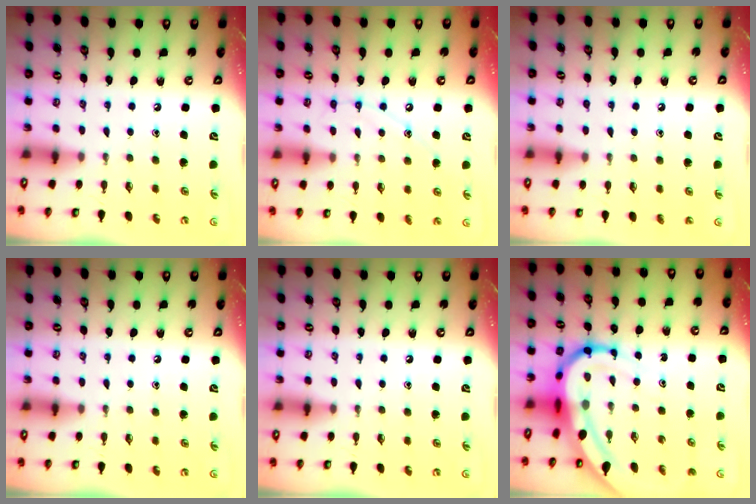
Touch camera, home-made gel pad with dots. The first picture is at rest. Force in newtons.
{"total": 8.0, "press": 8.0, "slide": 0.8}
{"total": 1.7, "press": 1.7, "slide": 0.1}
{"total": 0.0}
{"total": 0.0}
{"total": 13.9, "press": 13.8, "slide": 1.3}